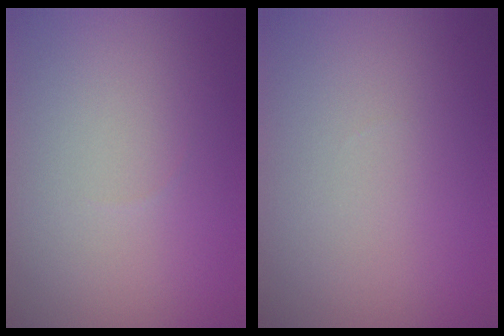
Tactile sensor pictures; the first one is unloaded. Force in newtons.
{"total": 0.0}